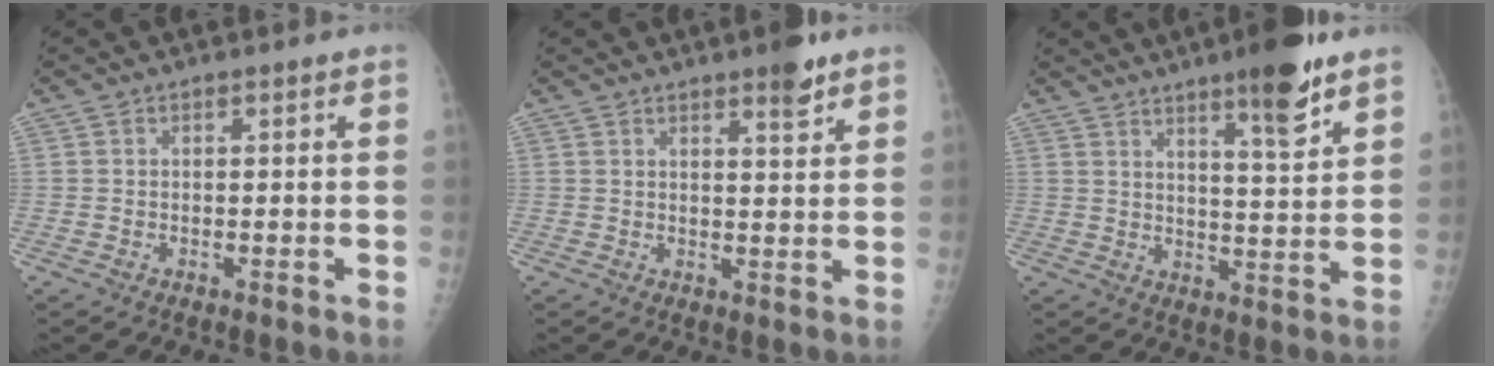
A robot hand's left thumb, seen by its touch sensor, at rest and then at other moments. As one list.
[{"total": 4.6, "force": [3.2, 1.1, 3.1], "torque": [-0.035, -0.020, 0.043]}, {"total": 11.0, "force": [7.2, 1.8, 8.0], "torque": [-0.106, -0.045, 0.106]}]